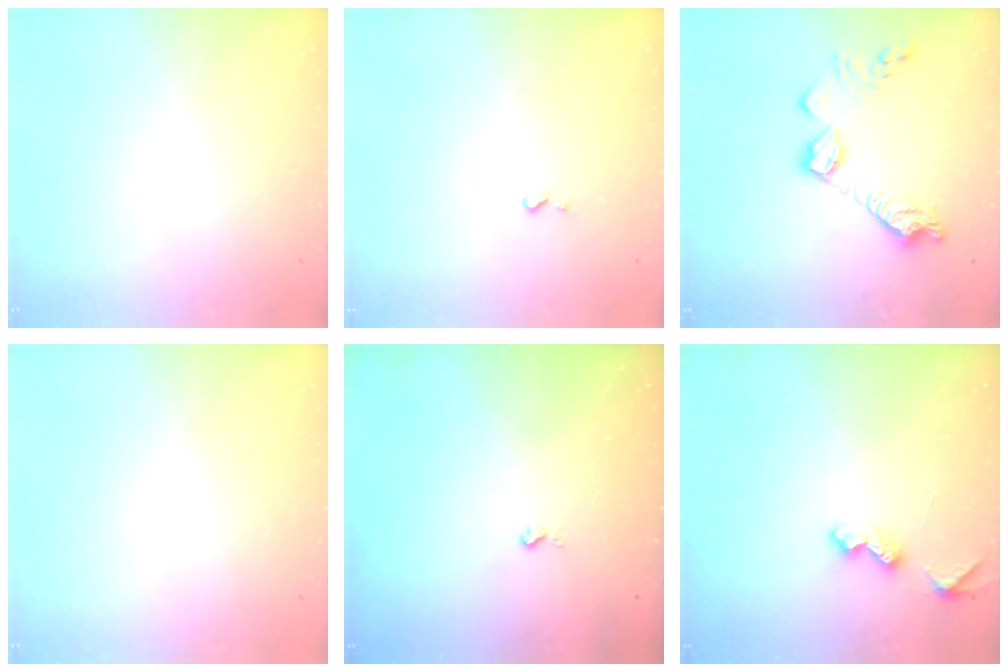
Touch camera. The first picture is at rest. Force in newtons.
{"total": 2.8, "press": 2.7, "slide": 0.4}
{"total": 13.8, "press": 13.8, "slide": 0.9}
{"total": 0.0}
{"total": 2.0, "press": 2.0, "slide": 0.4}
{"total": 4.5, "press": 4.5, "slide": 0.7}